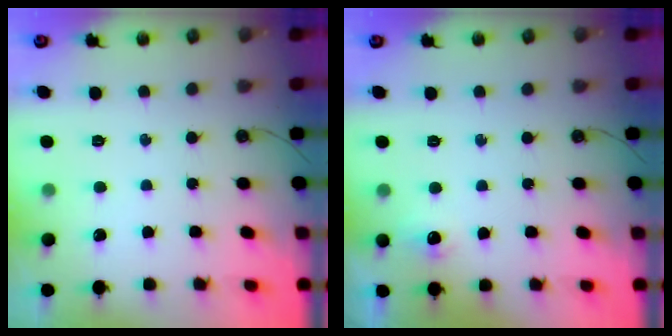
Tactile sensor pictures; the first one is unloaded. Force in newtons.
{"total": 5.9, "press": 5.9, "slide": 0.8}